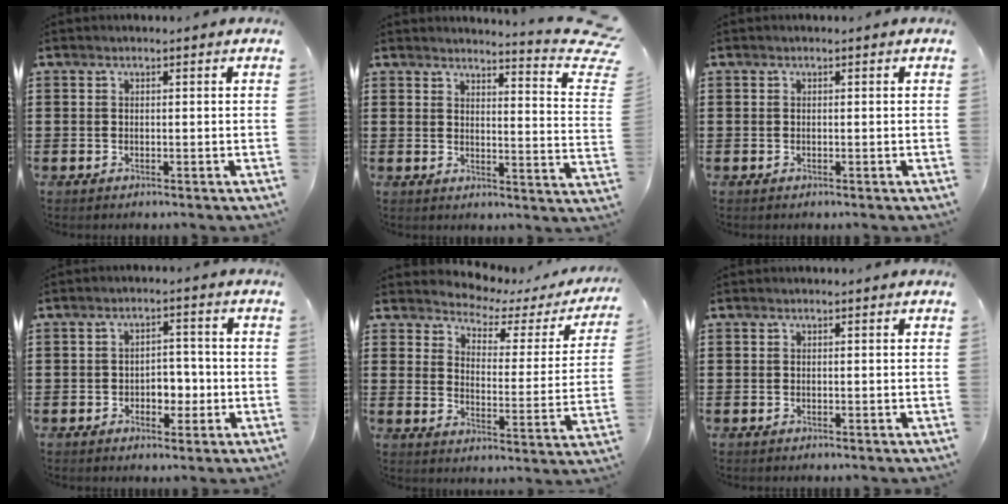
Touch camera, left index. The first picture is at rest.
{"total": 4.6, "force": [4.1, -0.3, 2.1], "torque": [-0.037, -0.039, 0.063]}
{"total": 0.0}
{"total": 3.9, "force": [-1.1, 2.9, 2.4], "torque": [-0.037, 0.000, -0.029]}
{"total": 3.3, "force": [3.1, 0.9, 0.9], "torque": [-0.042, -0.025, 0.044]}
{"total": 0.0}